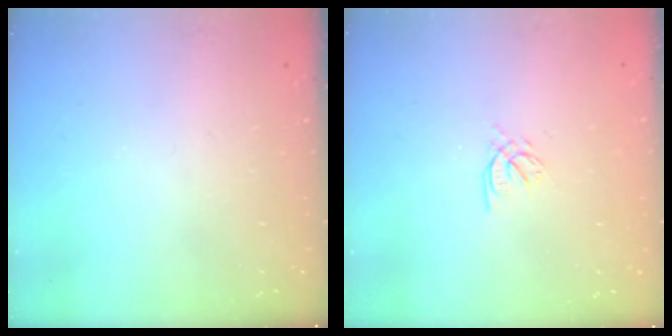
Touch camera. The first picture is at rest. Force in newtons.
{"total": 2.2, "press": 2.2, "slide": 0.2}